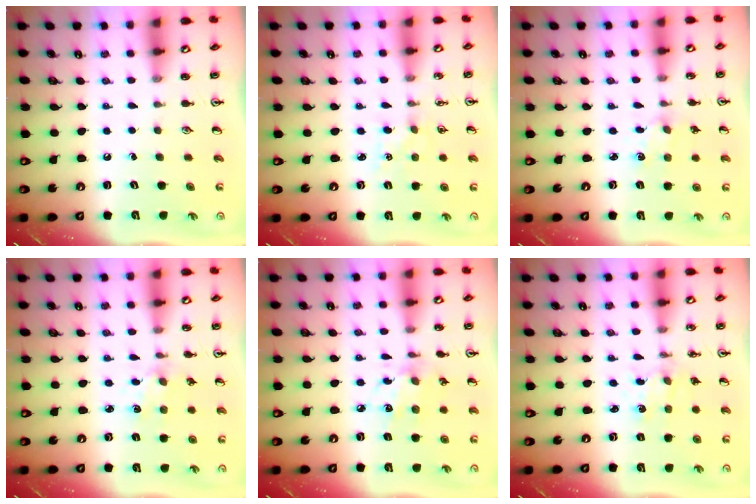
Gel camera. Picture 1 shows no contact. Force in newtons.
{"total": 2.1, "press": 2.1, "slide": 0.3}
{"total": 3.4, "press": 3.4, "slide": 0.5}
{"total": 2.0, "press": 2.0, "slide": 0.3}
{"total": 6.3, "press": 6.3, "slide": 0.7}
{"total": 1.0, "press": 1.0, "slide": 0.2}